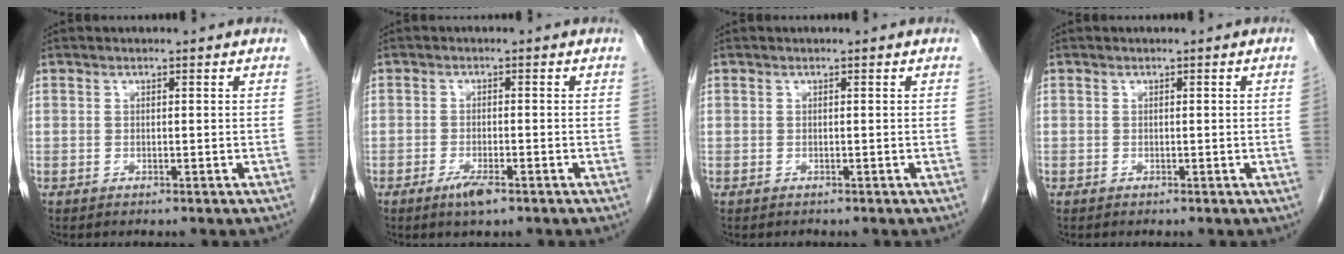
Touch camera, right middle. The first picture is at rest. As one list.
[{"total": 3.0, "force": [-1.9, 0.7, 2.2], "torque": [-0.044, -0.002, -0.034]}, {"total": 0.0}, {"total": 0.7, "force": [-0.1, -0.3, 0.6], "torque": [-0.001, 0.001, 0.000]}]